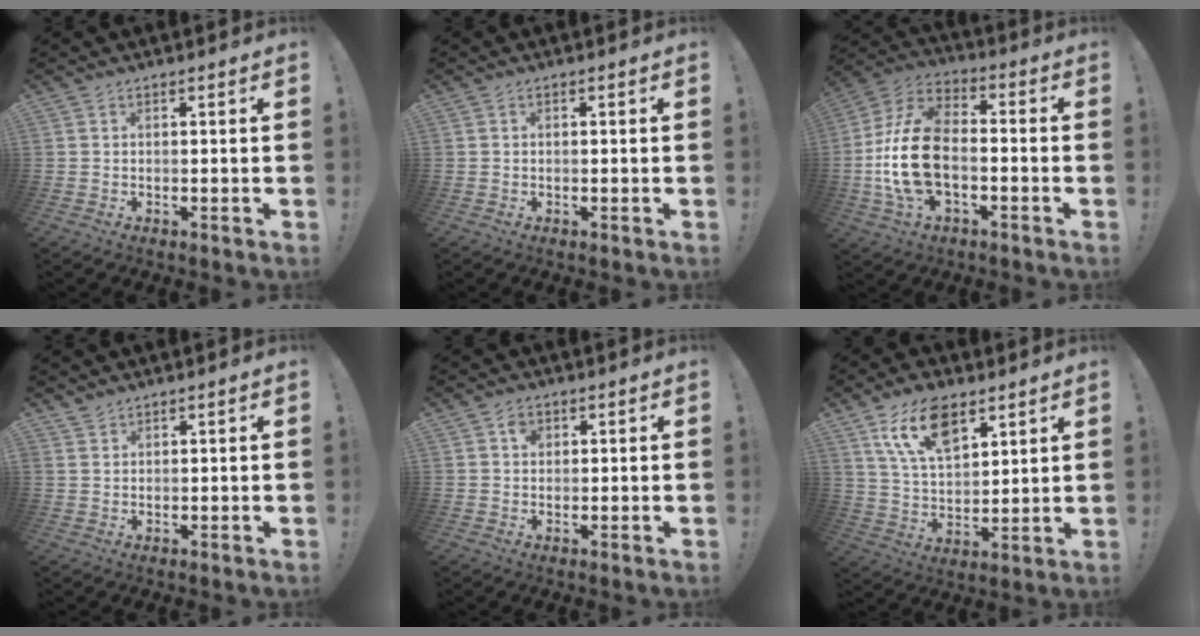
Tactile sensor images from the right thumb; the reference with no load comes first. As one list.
[{"total": 0.0}, {"total": 18.9, "force": [-3.3, 11.6, 14.5], "torque": [-0.292, 0.029, -0.046]}, {"total": 1.7, "force": [1.6, 0.6, 0.2], "torque": [0.003, -0.012, 0.029]}, {"total": 2.4, "force": [0.9, 2.0, 1.1], "torque": [0.000, -0.005, 0.010]}, {"total": 14.9, "force": [8.7, 7.6, 9.4], "torque": [-0.159, -0.034, 0.160]}]